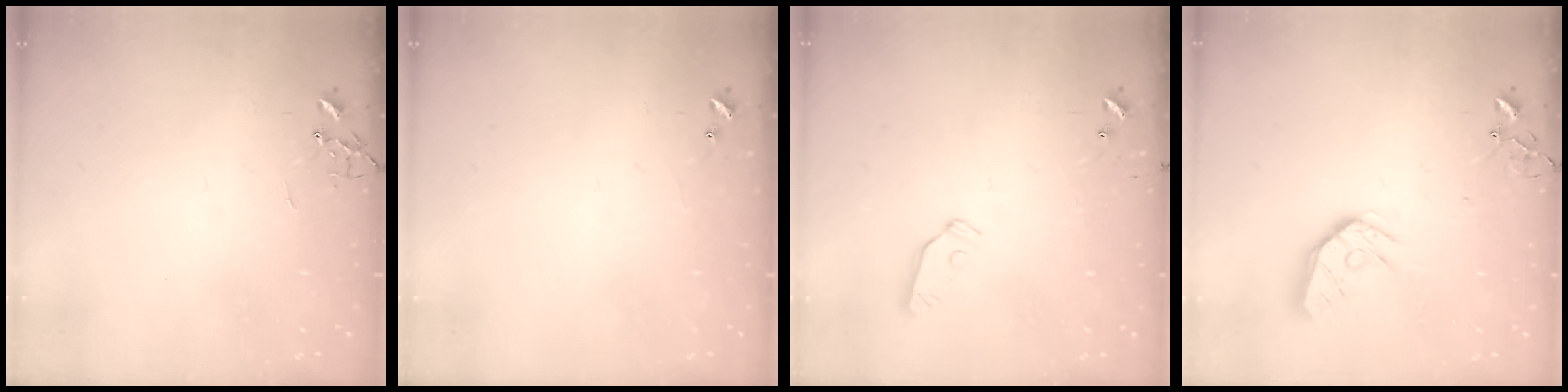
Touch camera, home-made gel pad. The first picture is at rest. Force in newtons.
{"total": 3.7, "press": 3.6, "slide": 0.4}
{"total": 5.5, "press": 5.5, "slide": 0.2}
{"total": 12.6, "press": 12.5, "slide": 1.4}